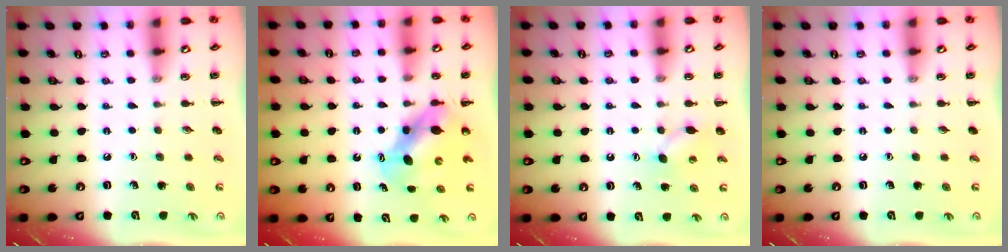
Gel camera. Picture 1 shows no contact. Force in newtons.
{"total": 6.2, "press": 6.0, "slide": 1.5}
{"total": 6.7, "press": 6.6, "slide": 1.6}
{"total": 0.0}